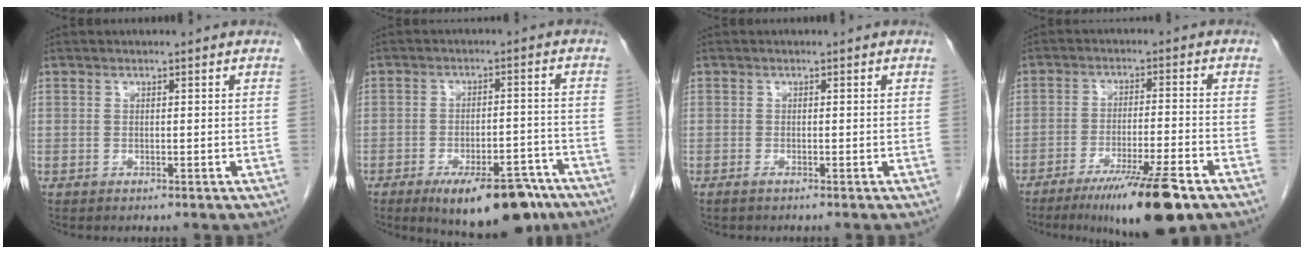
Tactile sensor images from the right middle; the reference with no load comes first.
{"total": 13.6, "force": [-9.5, 4.6, 8.5], "torque": [-0.087, 0.008, -0.136]}
{"total": 0.6, "force": [-0.4, 0.0, 0.4], "torque": [-0.008, 0.000, -0.009]}
{"total": 12.1, "force": [-8.0, 0.5, 9.0], "torque": [-0.142, -0.029, -0.130]}